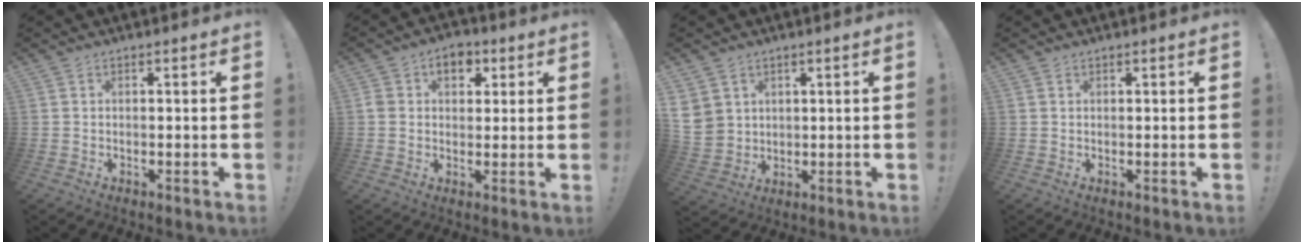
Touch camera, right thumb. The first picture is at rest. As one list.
[{"total": 6.0, "force": [2.2, 4.5, 3.3], "torque": [-0.048, 0.003, 0.038]}, {"total": 5.7, "force": [2.6, 4.8, 1.4], "torque": [-0.039, -0.013, 0.057]}, {"total": 0.0}]